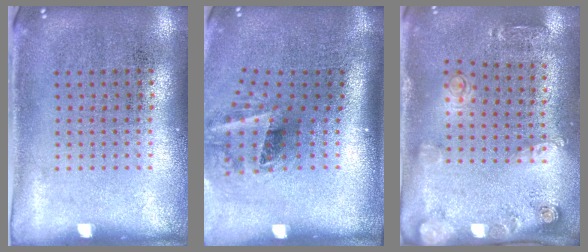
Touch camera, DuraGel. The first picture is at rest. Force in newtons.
{"total": 2.0, "press": 1.3, "slide": 1.5}
{"total": 1.7, "press": 1.4, "slide": 1.0}